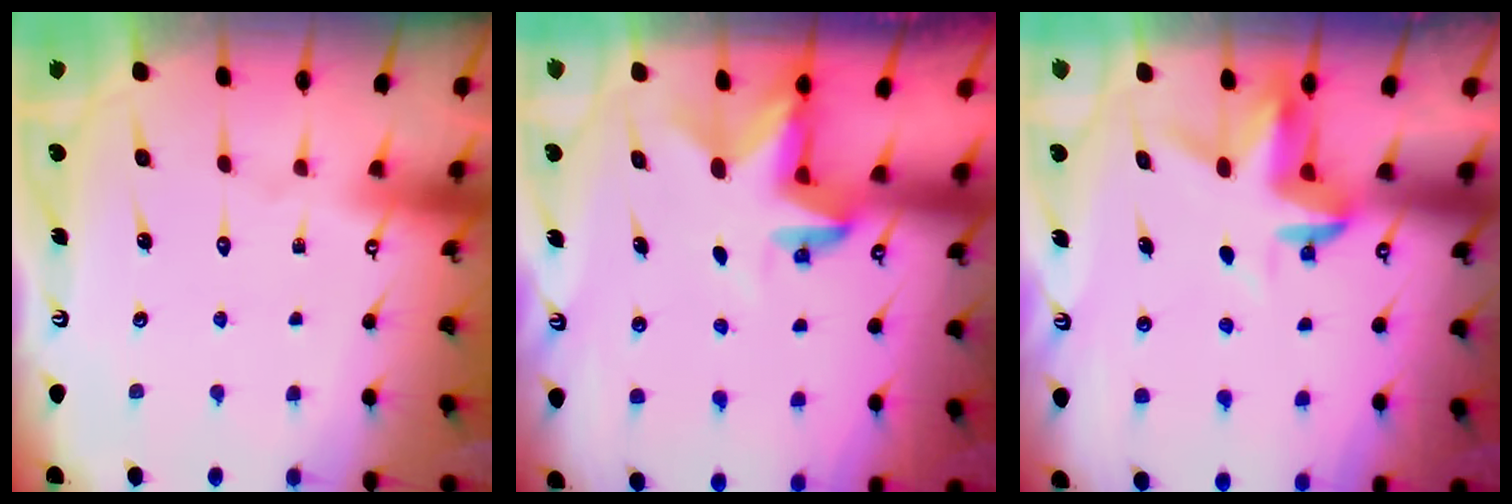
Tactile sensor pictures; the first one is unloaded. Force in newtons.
{"total": 2.9, "press": 2.9, "slide": 0.2}
{"total": 3.5, "press": 3.5, "slide": 0.2}